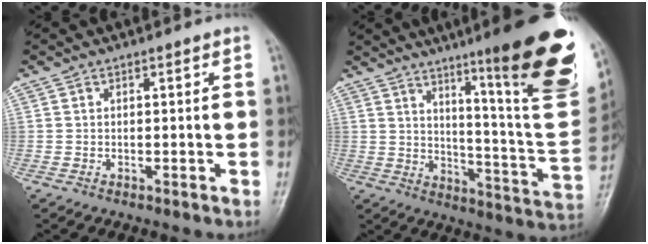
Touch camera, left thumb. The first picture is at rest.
{"total": 24.5, "force": [13.9, 3.1, 19.9], "torque": [-0.242, -0.074, 0.205]}